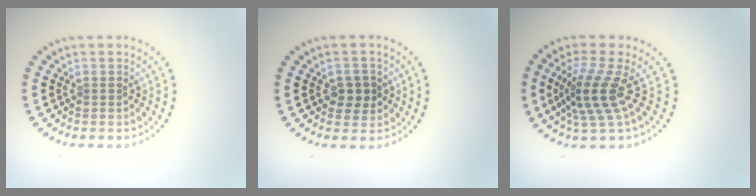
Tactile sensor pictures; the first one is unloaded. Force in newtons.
{"total": 2.2, "press": 2.2, "slide": 0.6}
{"total": 4.1, "press": 2.9, "slide": 2.9}